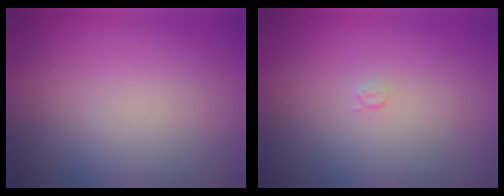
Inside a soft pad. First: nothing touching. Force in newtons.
{"total": 0.6, "press": 0.3, "slide": 0.6}